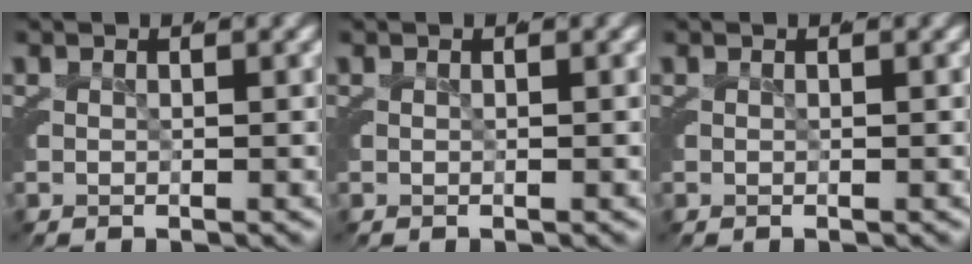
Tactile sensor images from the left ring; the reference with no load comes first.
{"total": 0.0}
{"total": 0.0}